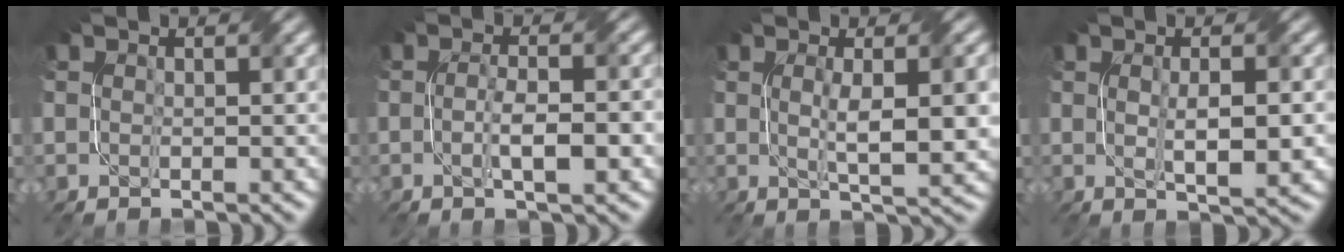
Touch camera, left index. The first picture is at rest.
{"total": 3.8, "force": [-0.8, 0.8, 3.6], "torque": [-0.065, 0.000, -0.013]}
{"total": 5.4, "force": [0.3, 1.1, 5.3], "torque": [-0.083, 0.001, 0.009]}
{"total": 3.9, "force": [0.0, 0.8, 3.8], "torque": [-0.069, -0.001, 0.003]}